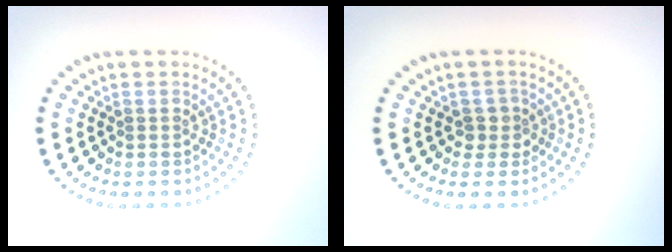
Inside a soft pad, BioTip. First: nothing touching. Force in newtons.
{"total": 1.5, "press": 1.3, "slide": 0.9}